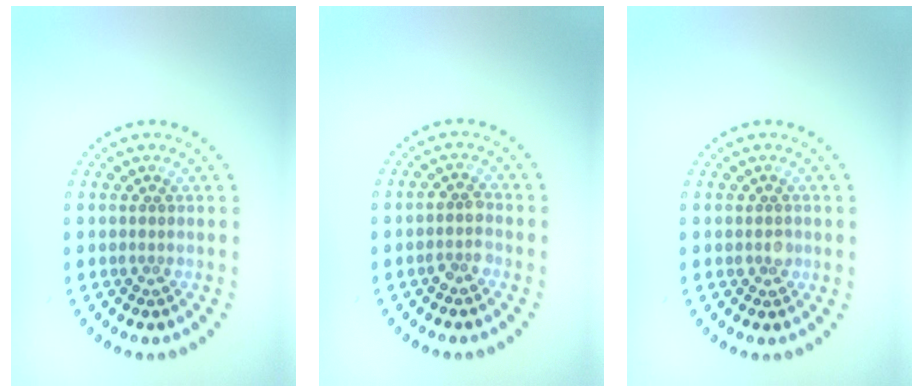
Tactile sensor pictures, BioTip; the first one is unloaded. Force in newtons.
{"total": 1.5, "press": 1.4, "slide": 0.6}
{"total": 0.9, "press": 0.8, "slide": 0.5}